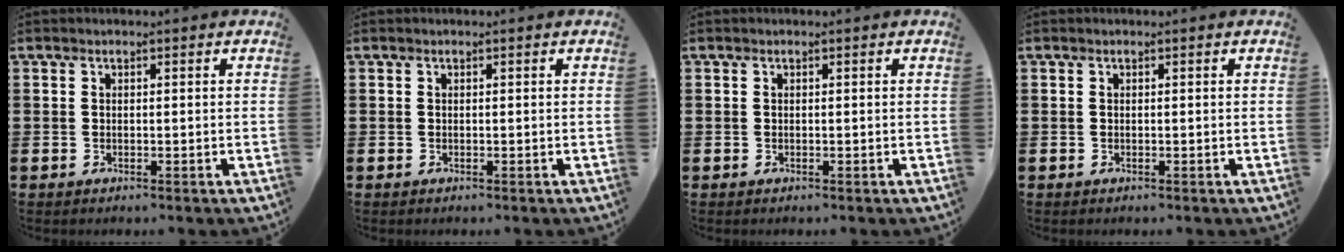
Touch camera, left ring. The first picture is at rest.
{"total": 0.0}
{"total": 0.0}
{"total": 0.0}